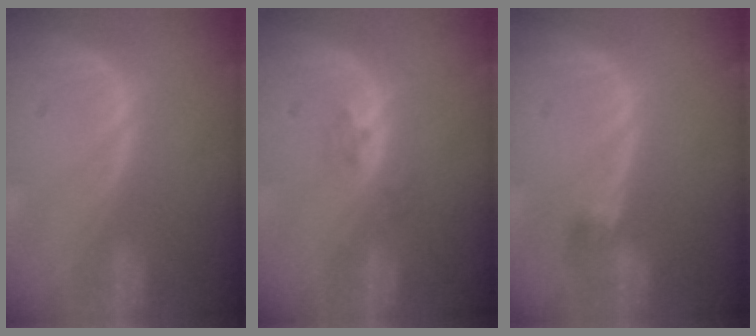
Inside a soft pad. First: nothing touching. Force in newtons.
{"total": 2.1, "press": 1.8, "slide": 1.2}
{"total": 2.8, "press": 2.6, "slide": 1.0}